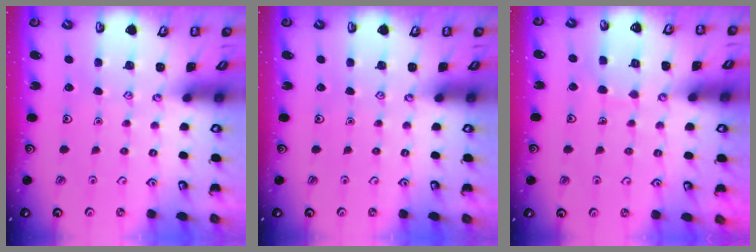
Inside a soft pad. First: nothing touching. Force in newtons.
{"total": 0.0}
{"total": 6.1, "press": 6.1, "slide": 0.5}